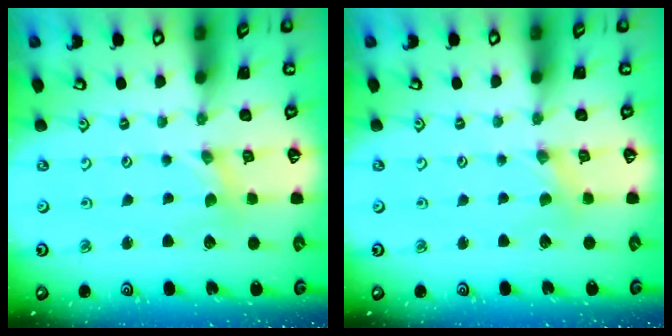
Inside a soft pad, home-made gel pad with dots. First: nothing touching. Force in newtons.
{"total": 1.3, "press": 1.3, "slide": 0.2}